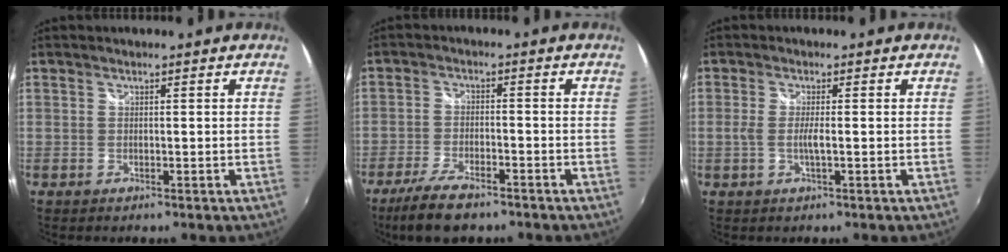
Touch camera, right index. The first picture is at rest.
{"total": 9.2, "force": [-7.0, 2.7, 5.4], "torque": [-0.131, -0.020, -0.125]}
{"total": 2.5, "force": [-0.5, -0.2, 2.4], "torque": [-0.048, -0.004, -0.012]}